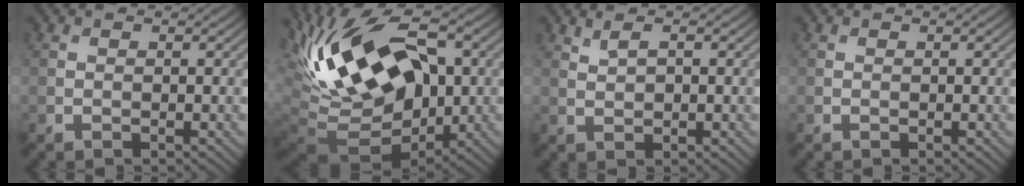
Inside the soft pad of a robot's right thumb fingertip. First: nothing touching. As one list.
[{"total": 18.0, "force": [2.5, 10.3, 14.5], "torque": [-0.269, 0.001, 0.053]}, {"total": 1.9, "force": [1.1, 0.7, 1.4], "torque": [-0.032, -0.001, 0.026]}, {"total": 0.0}]